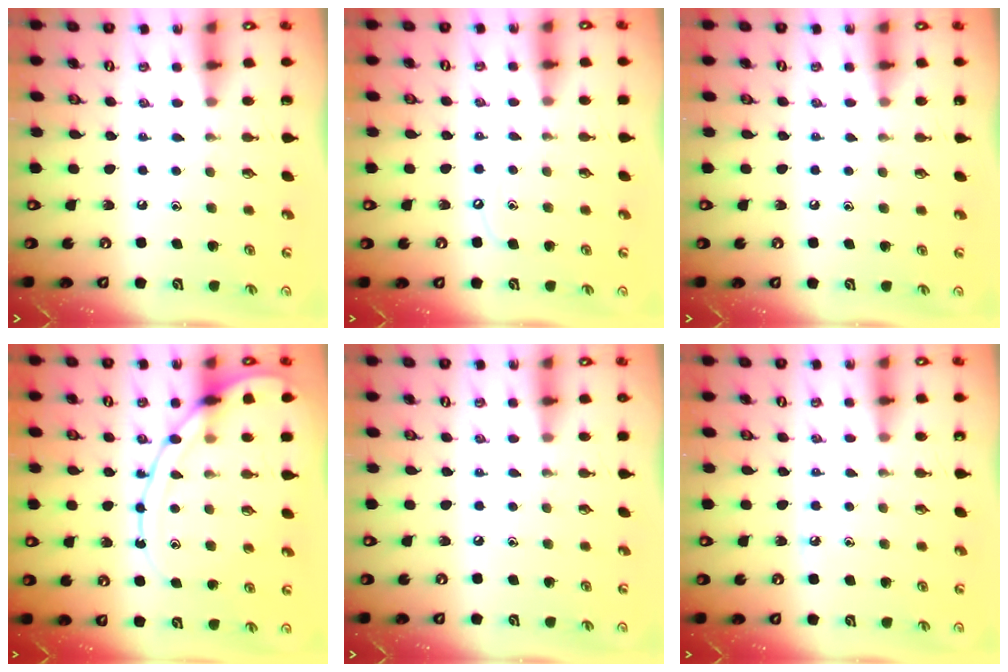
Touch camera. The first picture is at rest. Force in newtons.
{"total": 4.2, "press": 4.2, "slide": 0.6}
{"total": 5.2, "press": 5.2, "slide": 0.5}
{"total": 12.8, "press": 12.8, "slide": 1.0}
{"total": 3.2, "press": 3.1, "slide": 0.5}
{"total": 3.1, "press": 3.0, "slide": 0.5}